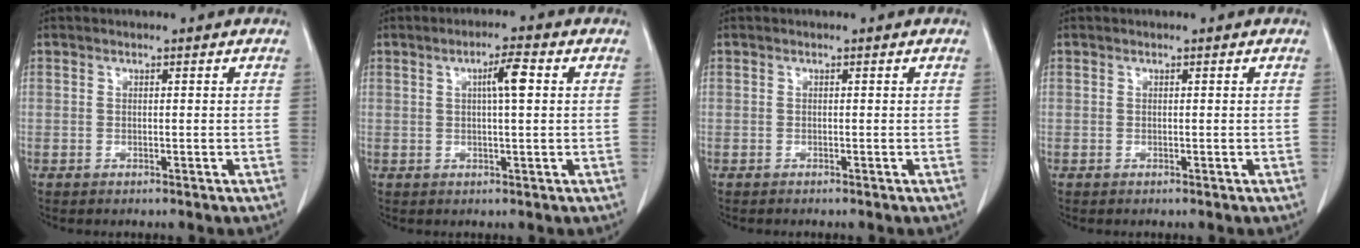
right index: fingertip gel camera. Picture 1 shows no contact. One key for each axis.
{"total": 4.1, "fx": 1.0, "fy": 0.2, "fz": 3.9, "tx": -0.067, "ty": 0.005, "tz": 0.015}
{"total": 0.0}
{"total": 0.0}